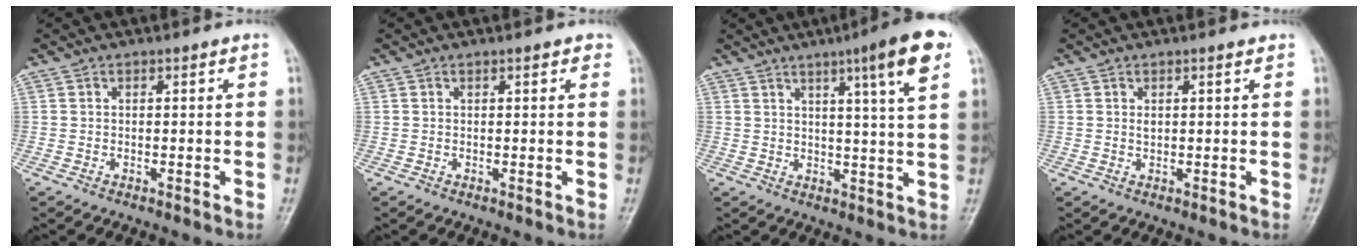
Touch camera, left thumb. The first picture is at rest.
{"total": 1.3, "force": [0.8, 0.6, 0.9], "torque": [-0.007, -0.001, 0.007]}
{"total": 10.5, "force": [5.2, 0.2, 9.1], "torque": [-0.126, -0.017, 0.072]}
{"total": 1.1, "force": [0.5, 0.5, 0.7], "torque": [-0.006, -0.003, 0.012]}